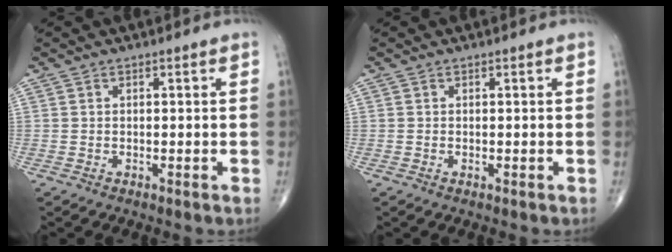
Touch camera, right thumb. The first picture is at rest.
{"total": 0.0}